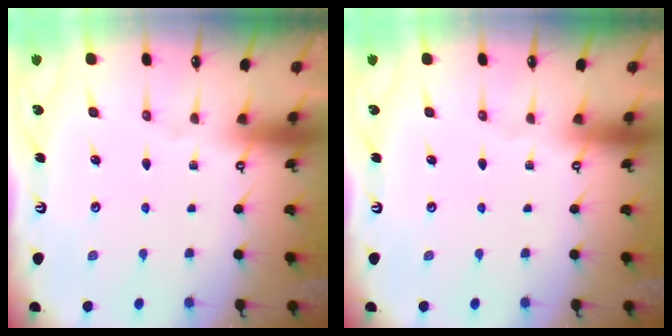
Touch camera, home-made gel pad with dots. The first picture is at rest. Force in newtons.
{"total": 0.0}